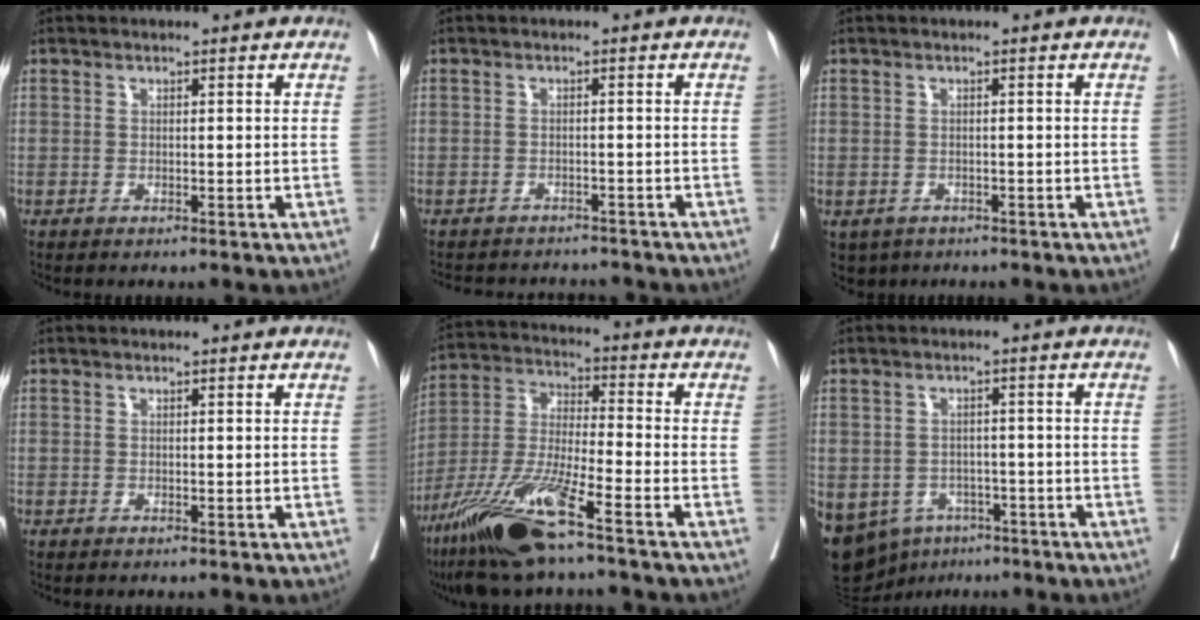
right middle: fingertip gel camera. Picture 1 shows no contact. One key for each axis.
{"total": 8.0, "fx": -7.6, "fy": 2.1, "fz": 1.3, "tx": -0.019, "ty": 0.007, "tz": -0.094}
{"total": 3.2, "fx": -2.0, "fy": 2.4, "fz": 0.7, "tx": -0.010, "ty": -0.002, "tz": -0.028}
{"total": 0.0}
{"total": 15.7, "fx": -9.8, "fy": 1.1, "fz": 12.2, "tx": -0.259, "ty": -0.036, "tz": -0.186}
{"total": 20.0, "fx": -9.4, "fy": 15.4, "fz": 8.6, "tx": -0.270, "ty": -0.009, "tz": -0.123}